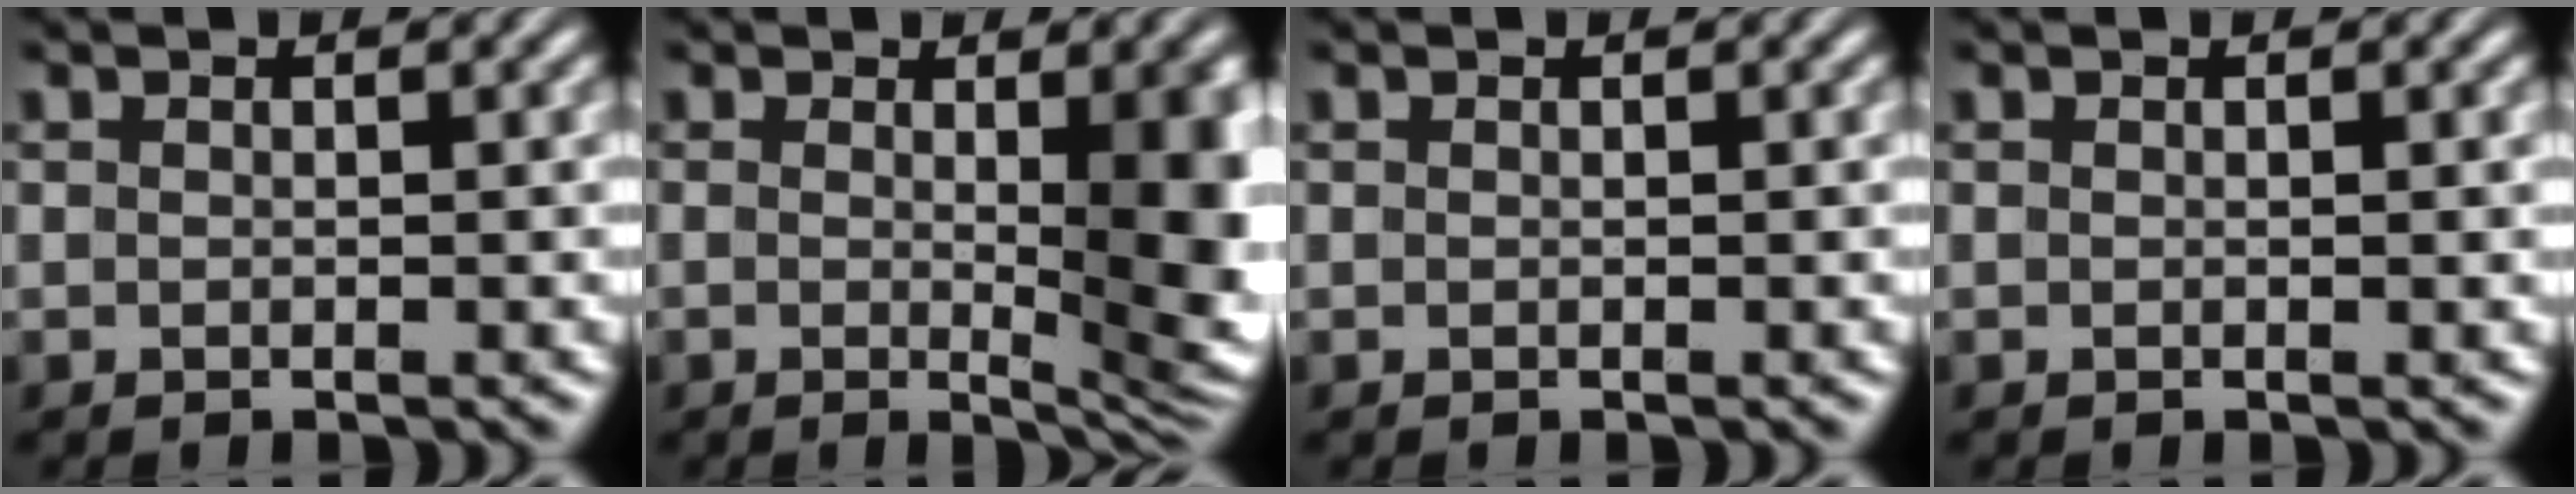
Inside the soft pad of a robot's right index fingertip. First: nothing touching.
{"total": 7.3, "force": [-0.6, 1.7, 7.0], "torque": [-0.087, -0.021, -0.005]}
{"total": 0.0}
{"total": 0.0}